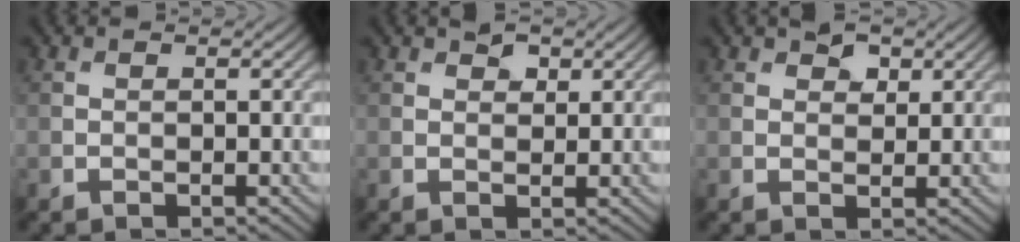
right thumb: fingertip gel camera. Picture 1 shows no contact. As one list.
[{"total": 1.8, "force": [1.2, 1.1, 0.9], "torque": [-0.015, 0.000, 0.020]}, {"total": 2.5, "force": [1.5, 1.5, 1.3], "torque": [-0.020, -0.003, 0.027]}]